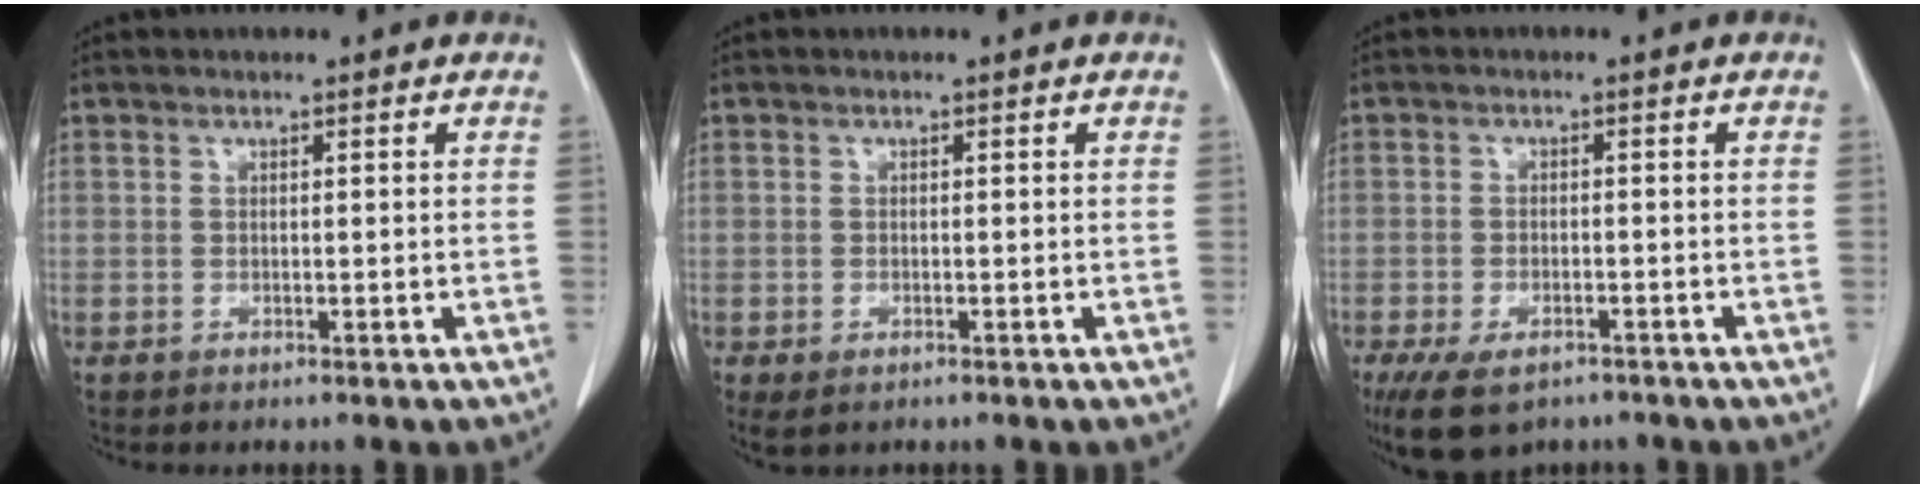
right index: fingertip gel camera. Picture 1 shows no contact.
{"total": 2.1, "force": [-1.1, 1.0, 1.5], "torque": [-0.031, -0.005, -0.010]}
{"total": 8.5, "force": [-5.9, 3.9, 4.7], "torque": [-0.084, -0.009, -0.092]}